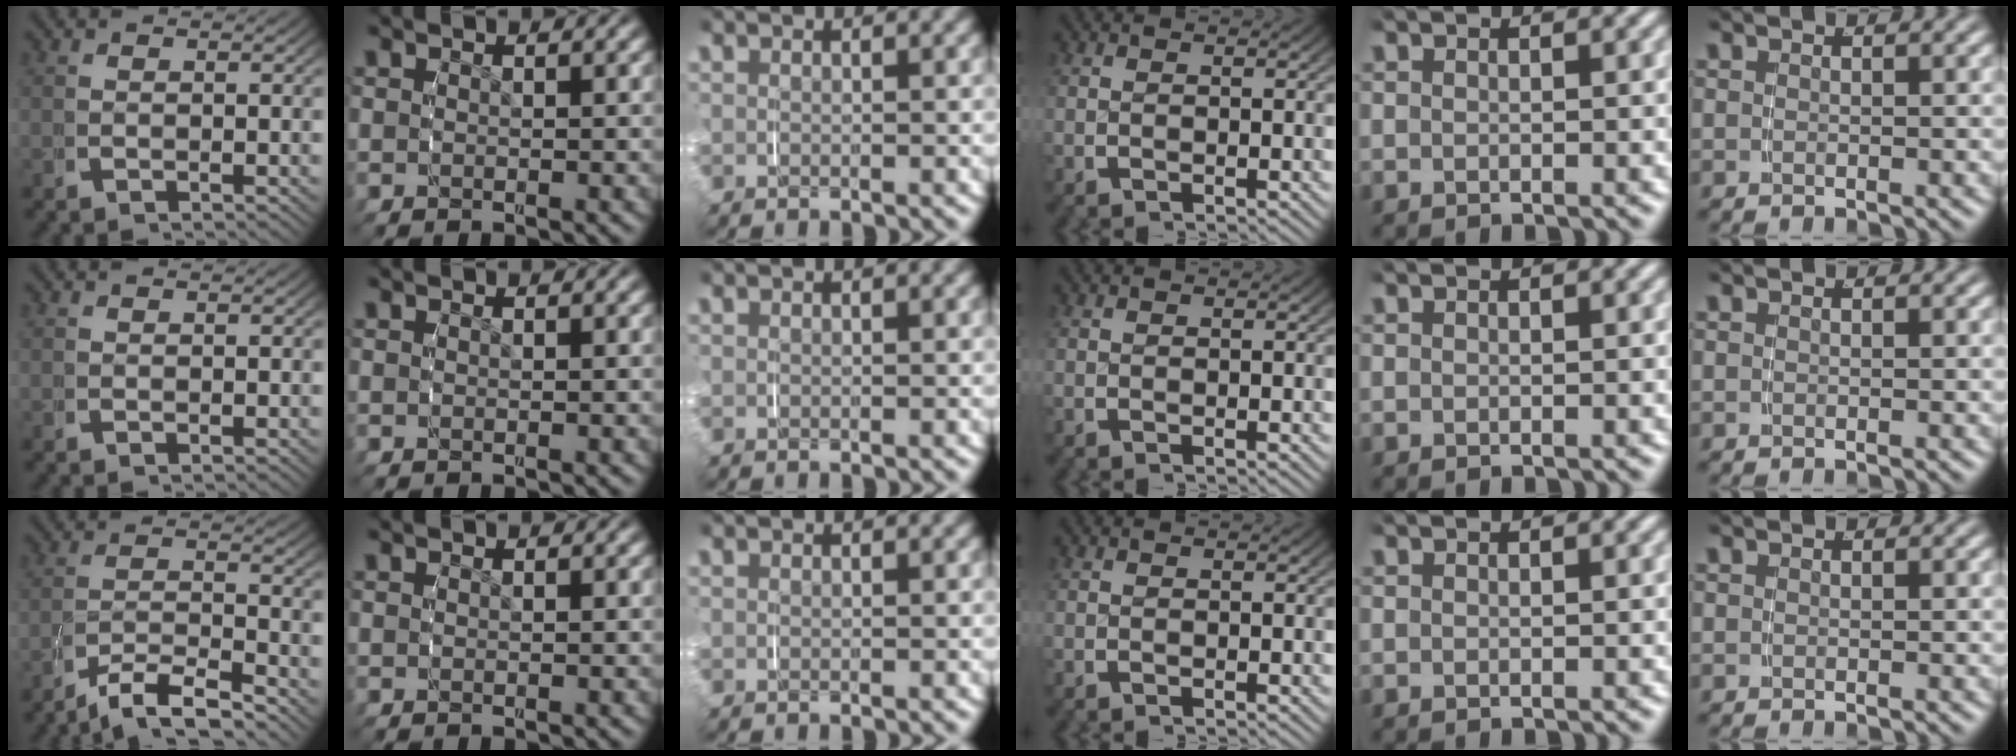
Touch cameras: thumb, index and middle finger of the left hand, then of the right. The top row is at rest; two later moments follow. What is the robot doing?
{"motion": "grasp_and_lifting", "object": "measuring cup"}